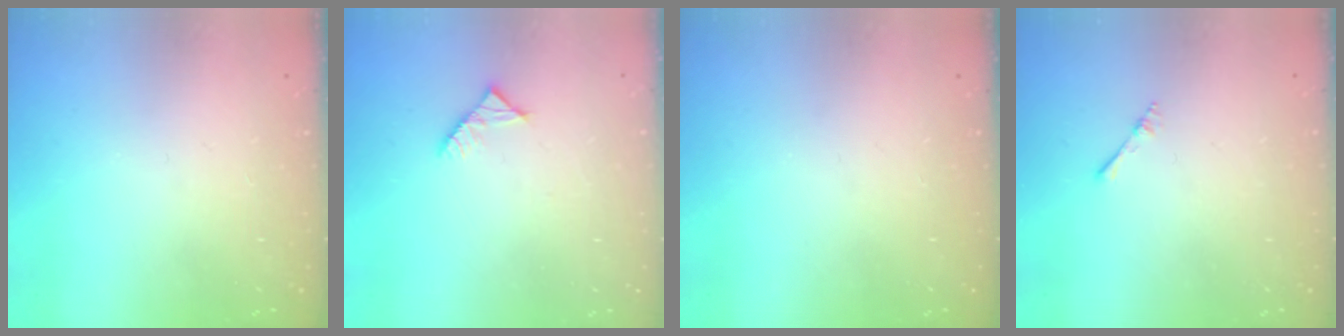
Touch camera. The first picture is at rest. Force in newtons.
{"total": 3.3, "press": 3.2, "slide": 0.4}
{"total": 0.0}
{"total": 2.2, "press": 2.2, "slide": 0.3}